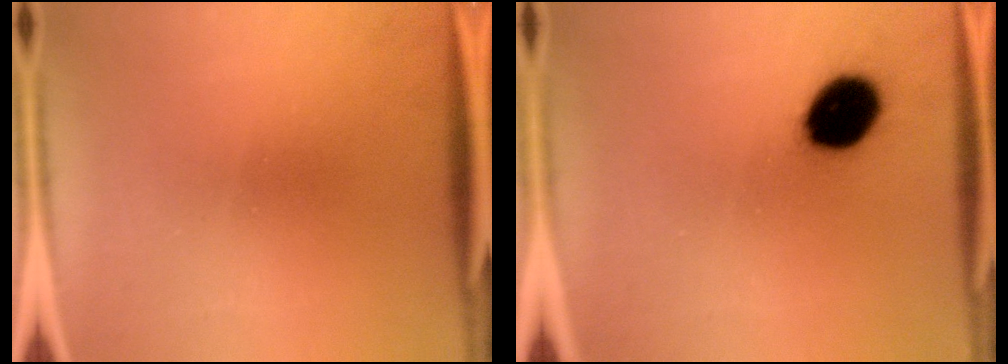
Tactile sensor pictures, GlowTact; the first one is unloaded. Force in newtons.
{"total": 10.9}